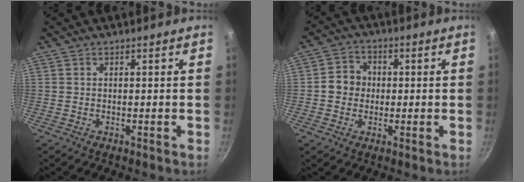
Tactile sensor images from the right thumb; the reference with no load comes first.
{"total": 5.8, "force": [-0.2, 5.3, 2.5], "torque": [-0.022, 0.014, -0.011]}